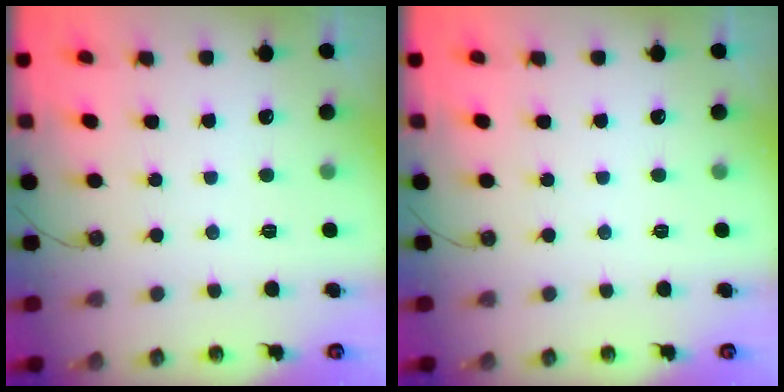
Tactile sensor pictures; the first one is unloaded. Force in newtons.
{"total": 0.0}